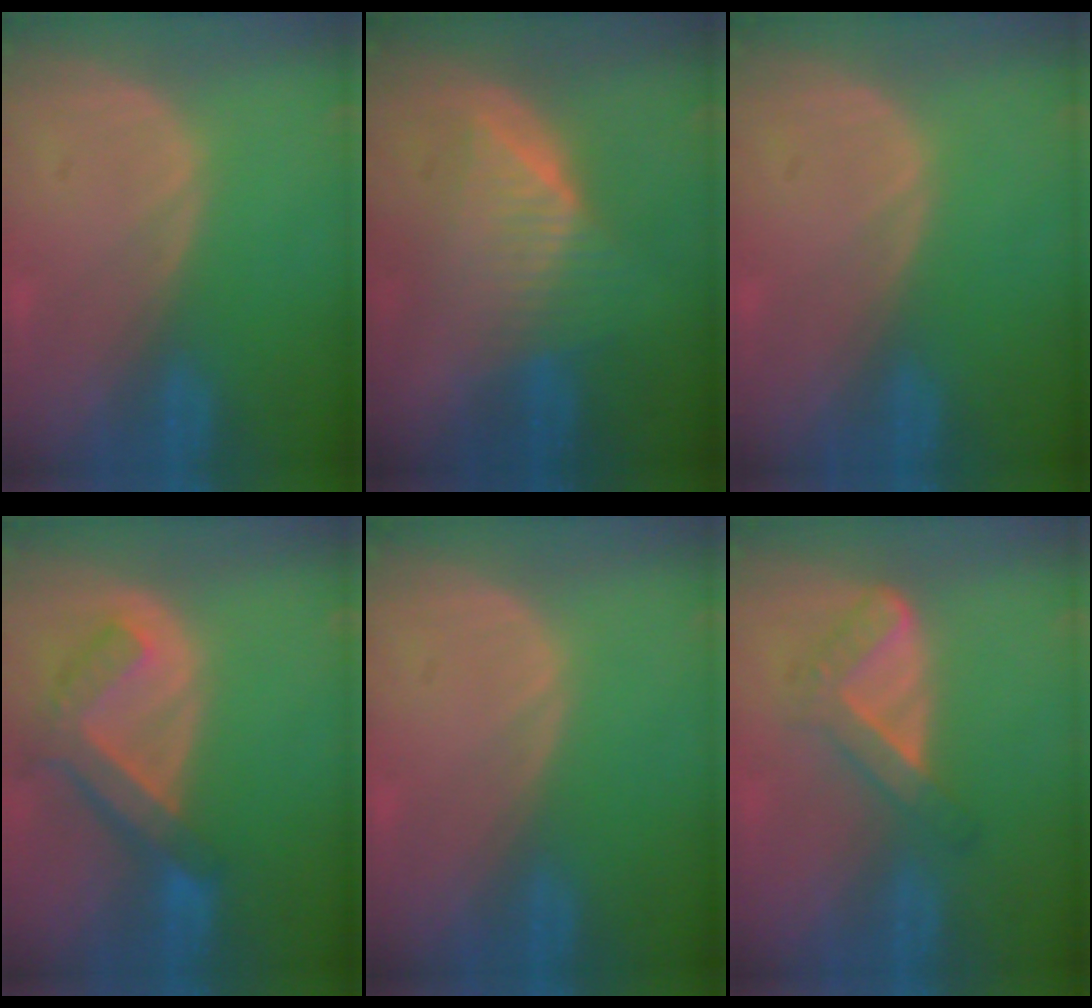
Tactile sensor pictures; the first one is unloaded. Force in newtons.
{"total": 6.5, "press": 6.4, "slide": 1.1}
{"total": 0.0}
{"total": 7.6, "press": 6.6, "slide": 3.8}
{"total": 0.0}
{"total": 5.6, "press": 4.8, "slide": 2.9}